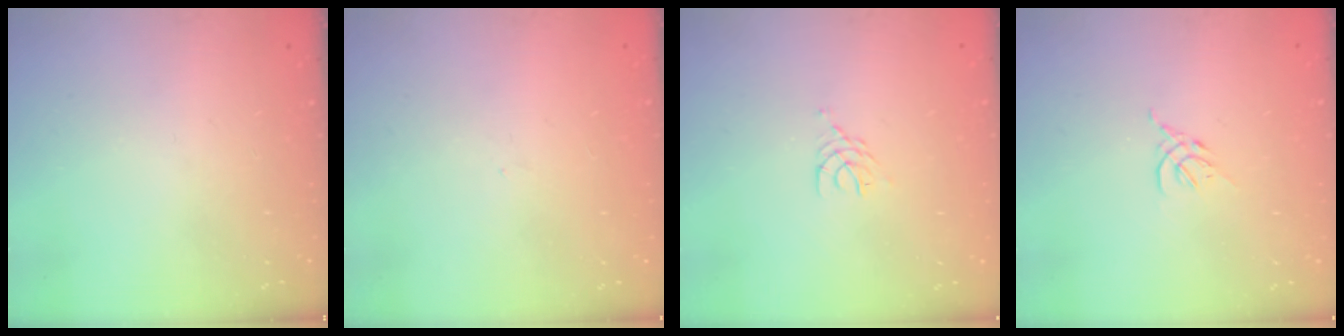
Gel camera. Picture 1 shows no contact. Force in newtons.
{"total": 0.0}
{"total": 3.2, "press": 3.1, "slide": 0.4}
{"total": 2.6, "press": 2.5, "slide": 0.8}